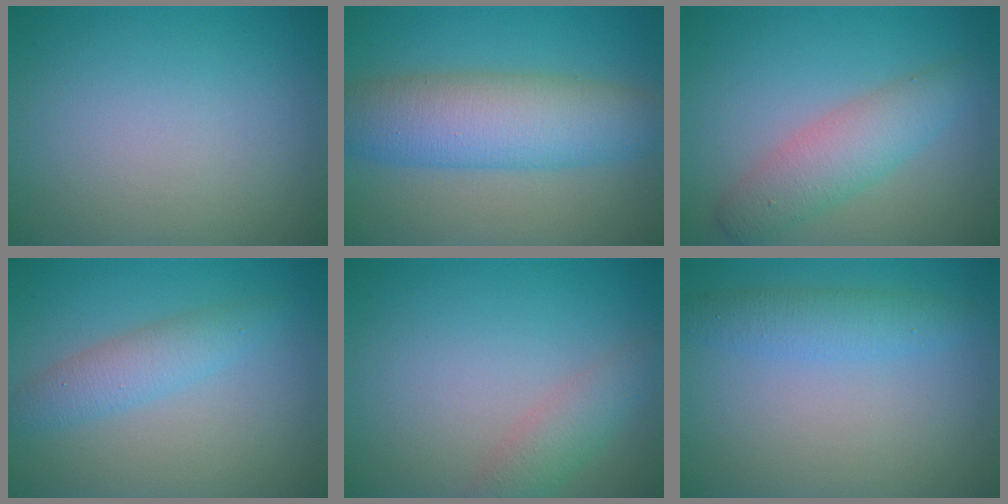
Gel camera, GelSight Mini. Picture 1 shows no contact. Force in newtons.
{"total": 7.9, "press": 7.9, "slide": 0.1}
{"total": 4.1, "press": 4.1, "slide": 0.1}
{"total": 2.9, "press": 2.9, "slide": 0.1}
{"total": 2.5, "press": 2.5, "slide": 0.1}
{"total": 2.8, "press": 2.8, "slide": 0.0}